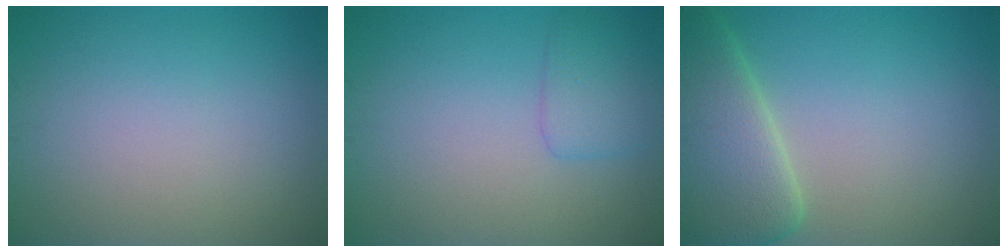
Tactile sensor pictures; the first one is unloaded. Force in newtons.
{"total": 2.3, "press": 2.3, "slide": 0.1}
{"total": 7.9, "press": 7.9, "slide": 0.4}